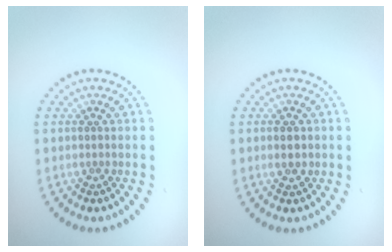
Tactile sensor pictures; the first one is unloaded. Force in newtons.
{"total": 1.3, "press": 1.3, "slide": 0.1}